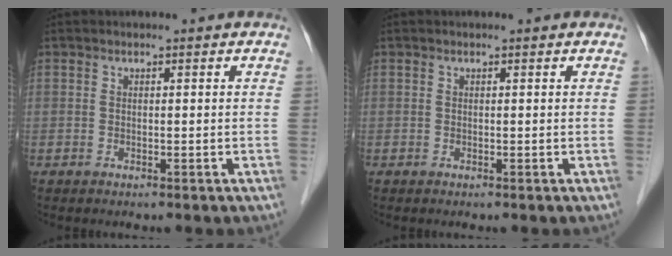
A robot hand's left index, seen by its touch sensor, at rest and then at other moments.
{"total": 0.0}